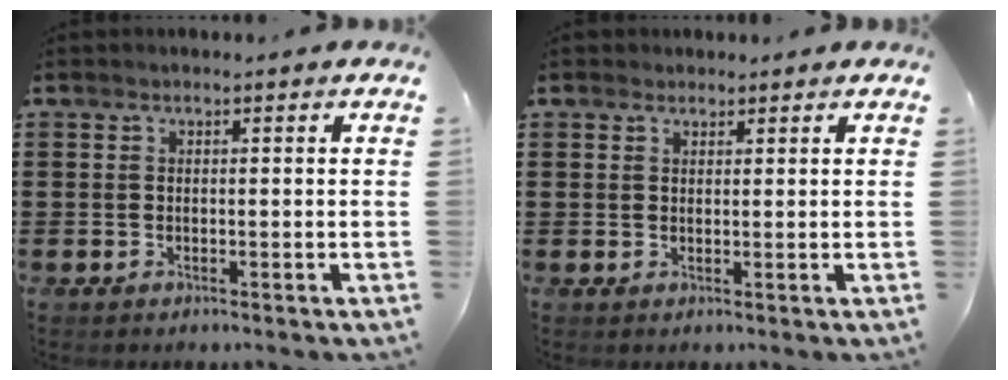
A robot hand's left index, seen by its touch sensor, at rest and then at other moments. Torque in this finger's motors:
{"motor_torque": [2.14, 0.00, 0.15, 0.06]}